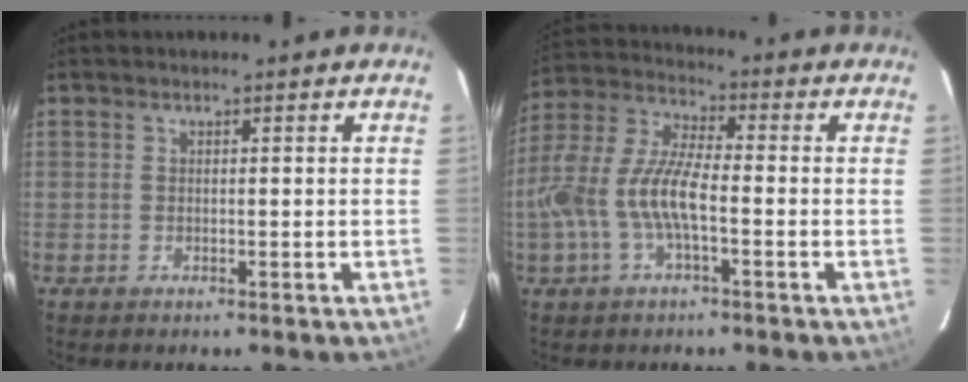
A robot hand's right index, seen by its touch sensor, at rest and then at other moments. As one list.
[{"total": 12.4, "force": [-3.2, 4.1, 11.2], "torque": [-0.244, 0.004, -0.063]}]